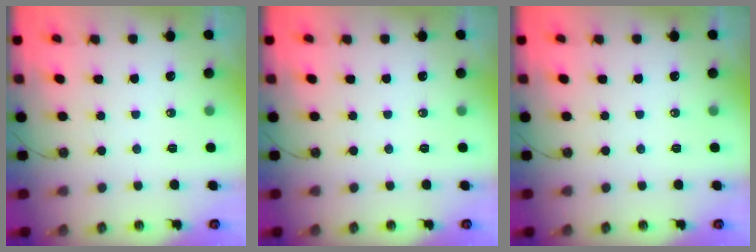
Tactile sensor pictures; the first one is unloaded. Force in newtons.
{"total": 0.0}
{"total": 0.0}